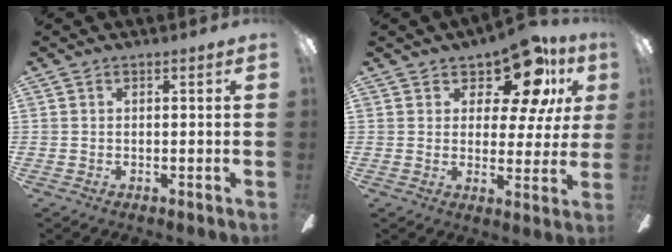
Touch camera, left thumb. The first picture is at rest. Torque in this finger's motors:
{"motor_torque": [0.22, 0.31, -0.14, -0.18, 0.04]}